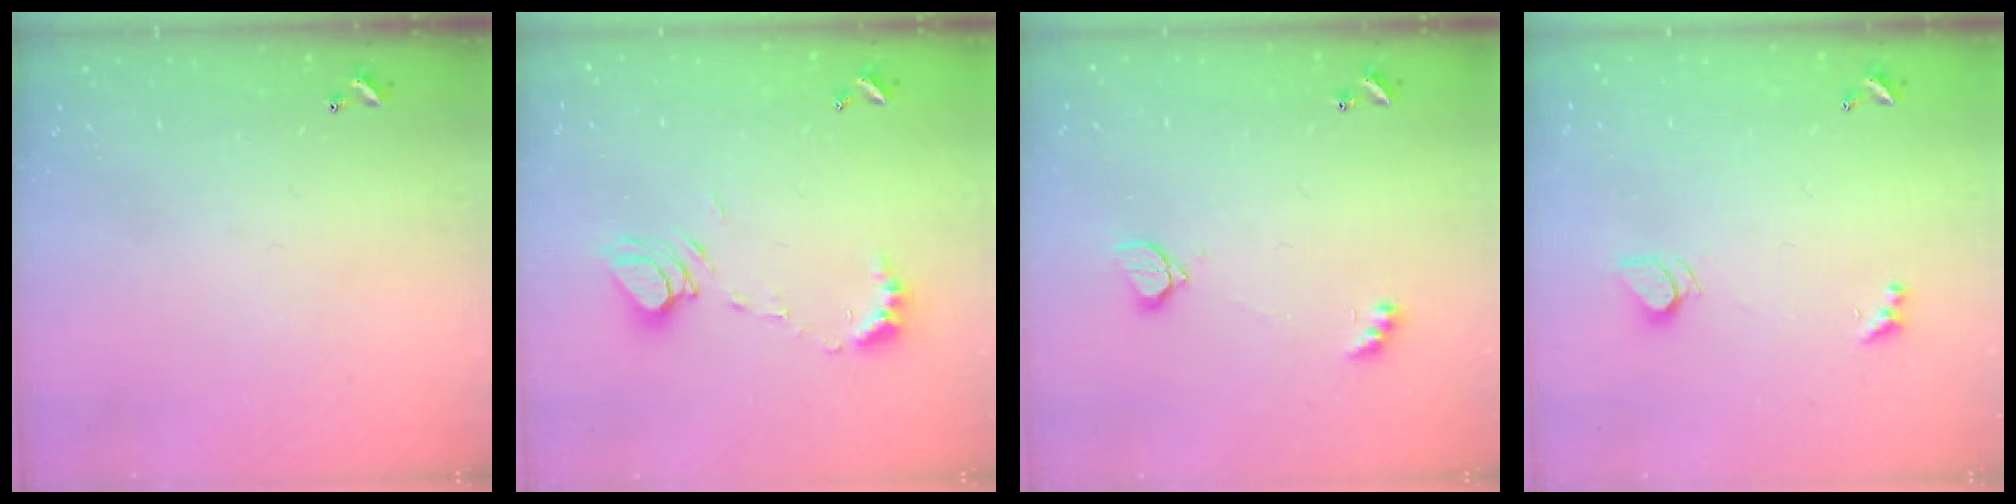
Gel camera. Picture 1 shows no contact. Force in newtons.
{"total": 8.6, "press": 8.5, "slide": 1.1}
{"total": 2.4, "press": 2.3, "slide": 0.8}
{"total": 2.5, "press": 2.4, "slide": 0.6}